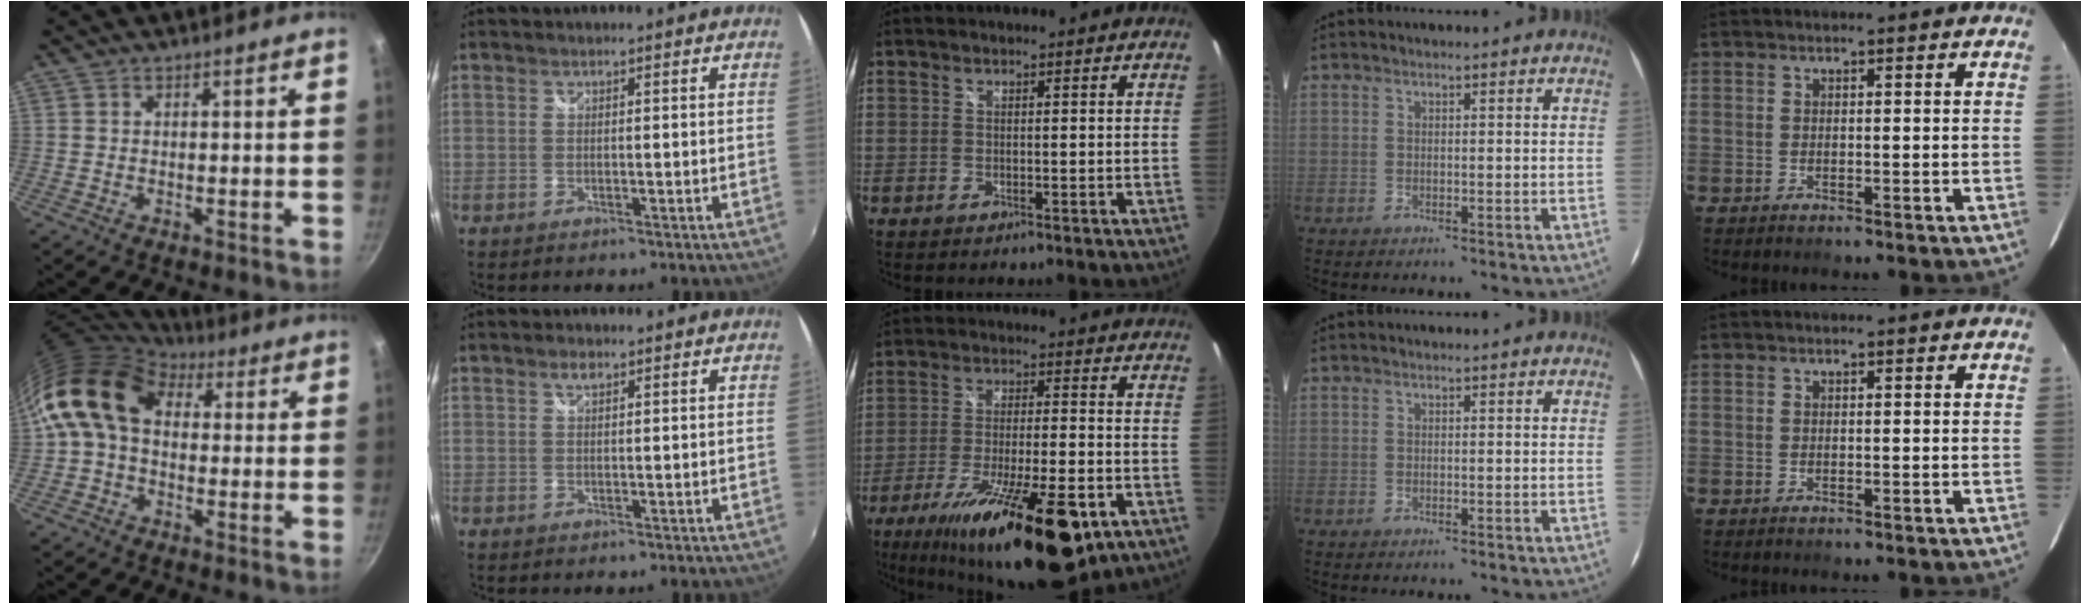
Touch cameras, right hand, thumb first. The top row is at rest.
{"thumb": {"total": 13.0, "force": [2.7, 9.6, 8.4], "torque": [-0.131, 0.015, 0.024]}, "index": {"total": 1.3, "force": [0.8, 0.5, 0.8], "torque": [-0.014, 0.004, 0.013]}, "middle": {"total": 21.8, "force": [-13.1, 6.1, 16.3], "torque": [-0.284, -0.045, -0.207]}}